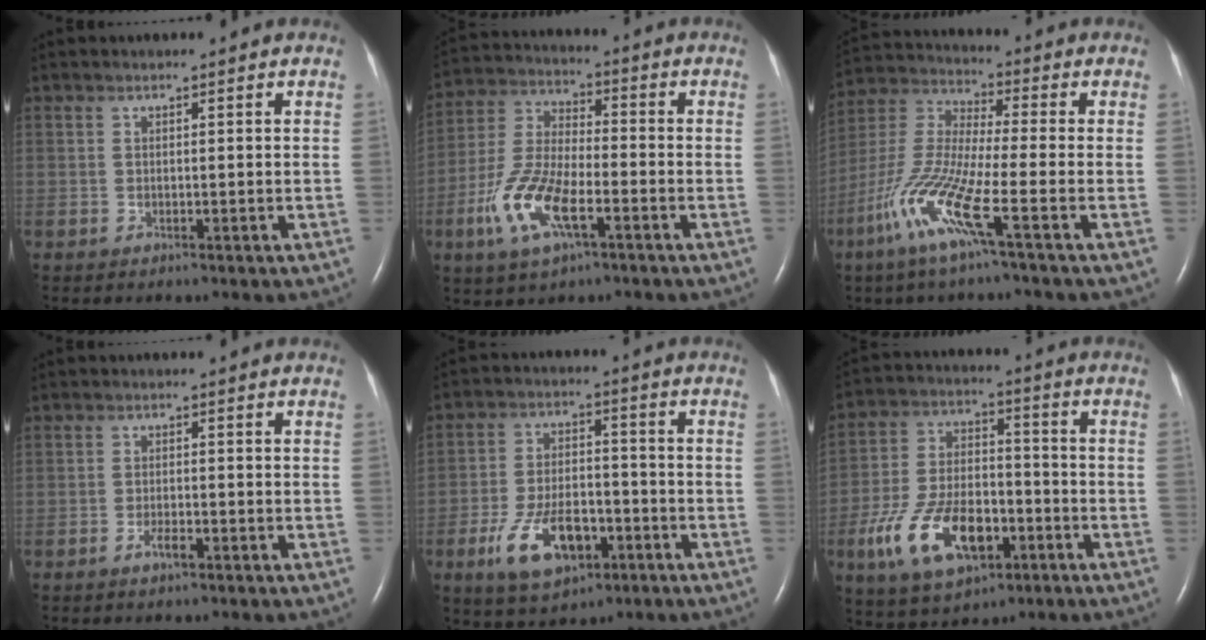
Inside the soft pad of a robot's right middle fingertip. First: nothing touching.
{"total": 11.8, "force": [-4.9, 4.1, 10.0], "torque": [-0.219, -0.002, -0.093]}
{"total": 12.2, "force": [-5.7, 0.3, 10.7], "torque": [-0.239, -0.016, -0.123]}
{"total": 1.8, "force": [-1.1, 0.3, 1.3], "torque": [-0.024, -0.001, -0.021]}
{"total": 10.8, "force": [-4.9, 5.4, 7.9], "torque": [-0.156, 0.002, -0.079]}
{"total": 14.5, "force": [-6.0, 7.3, 11.0], "torque": [-0.229, 0.006, -0.100]}